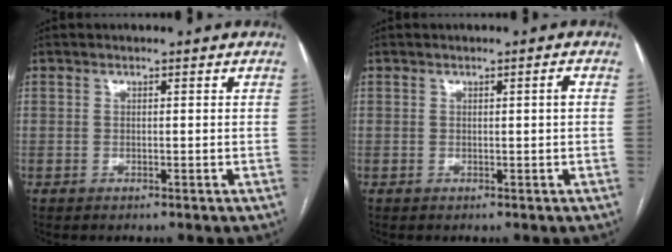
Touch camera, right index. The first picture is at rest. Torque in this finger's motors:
{"motor_torque": [0.13, -0.01, 0.04, 0.02]}